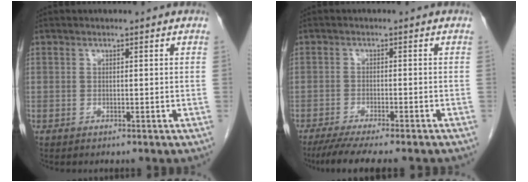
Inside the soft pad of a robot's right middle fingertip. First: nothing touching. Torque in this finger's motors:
{"motor_torque": [1.21, -0.93, 0.21, 0.05]}